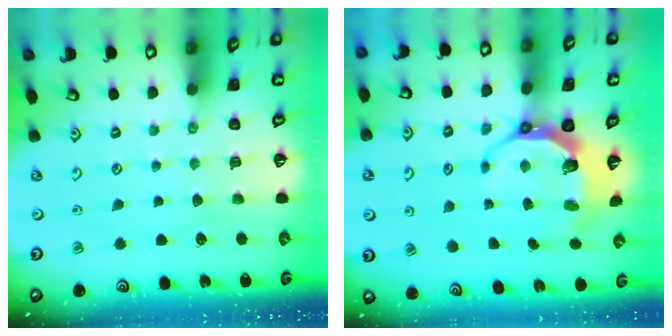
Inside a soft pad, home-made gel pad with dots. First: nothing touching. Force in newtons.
{"total": 8.4, "press": 7.2, "slide": 4.3}